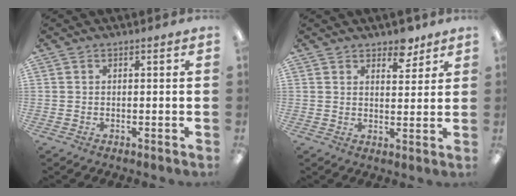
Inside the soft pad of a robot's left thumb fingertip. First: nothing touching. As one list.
[{"total": 5.9, "force": [4.7, 2.9, 2.1], "torque": [-0.004, -0.029, 0.079]}]